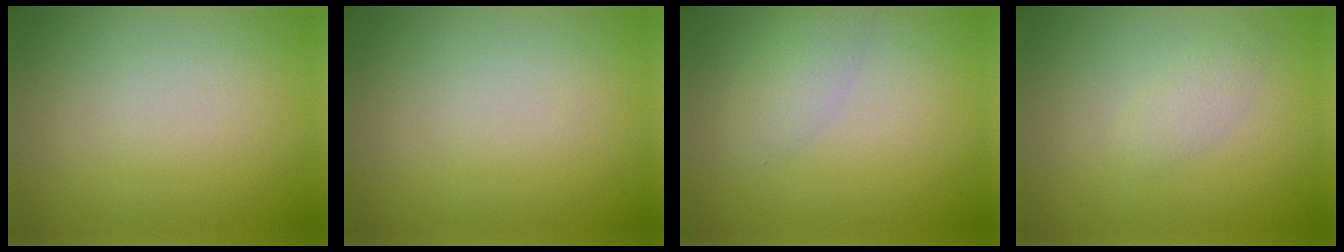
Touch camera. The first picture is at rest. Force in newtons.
{"total": 0.0}
{"total": 2.4, "press": 2.4, "slide": 0.1}
{"total": 1.3, "press": 1.3, "slide": 0.0}